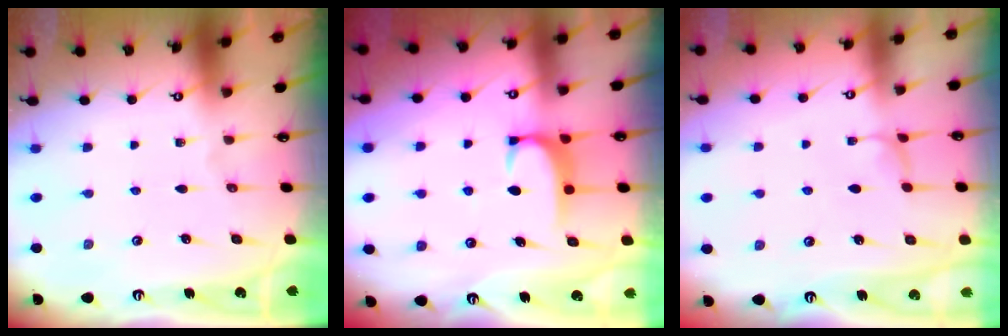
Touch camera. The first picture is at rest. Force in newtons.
{"total": 1.8, "press": 1.8, "slide": 0.5}
{"total": 2.4, "press": 2.4, "slide": 0.4}